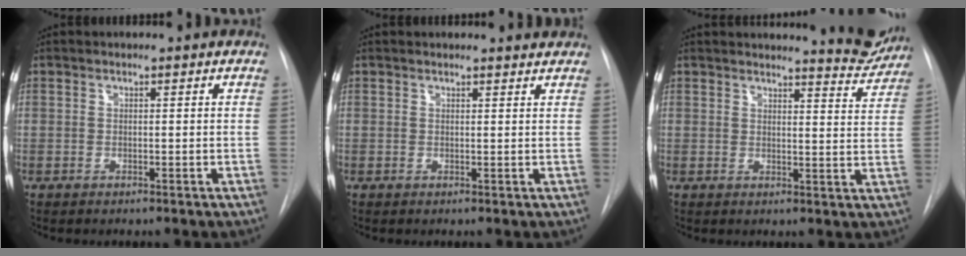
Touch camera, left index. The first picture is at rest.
{"total": 1.4, "force": [1.4, -0.1, -0.1], "torque": [-0.007, -0.005, 0.009]}
{"total": 6.5, "force": [6.4, 0.6, 0.9], "torque": [-0.002, -0.042, 0.060]}